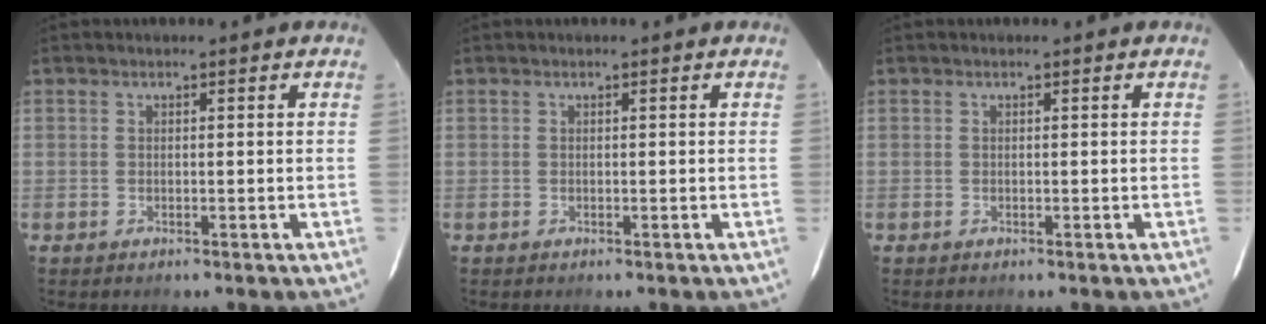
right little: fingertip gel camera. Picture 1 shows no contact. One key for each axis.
{"total": 0.0}
{"total": 0.0}